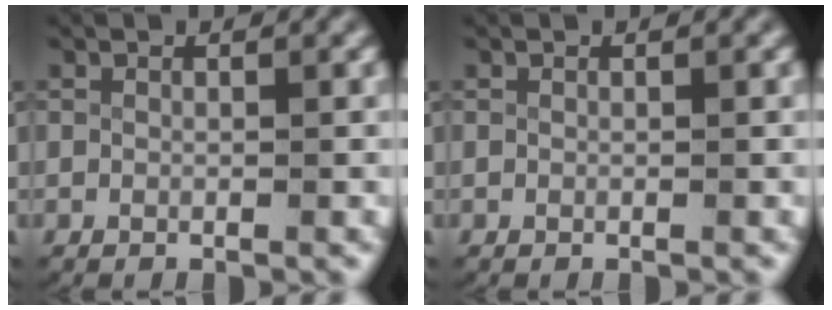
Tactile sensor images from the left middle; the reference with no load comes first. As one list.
[{"total": 0.0}]